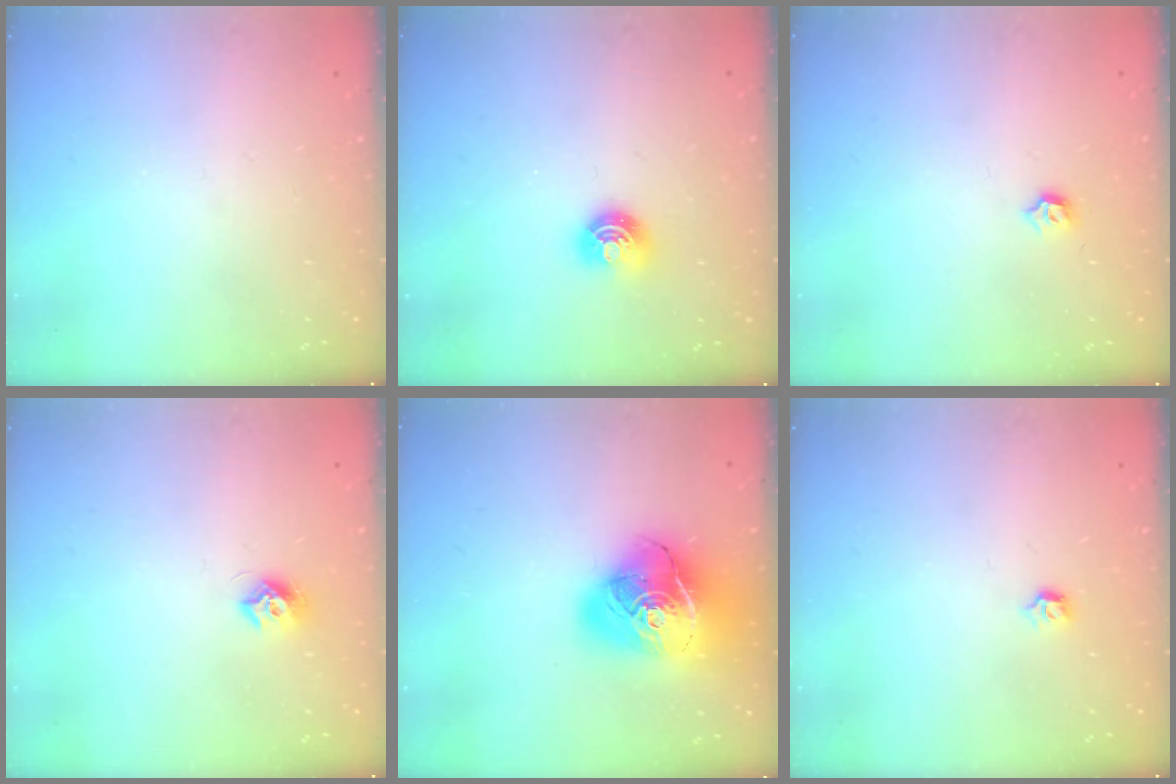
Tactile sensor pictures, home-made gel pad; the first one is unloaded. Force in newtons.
{"total": 6.6, "press": 6.6, "slide": 0.5}
{"total": 3.4, "press": 3.3, "slide": 0.7}
{"total": 7.3, "press": 7.3, "slide": 0.6}
{"total": 22.2, "press": 22.0, "slide": 2.8}
{"total": 3.4, "press": 3.3, "slide": 0.7}